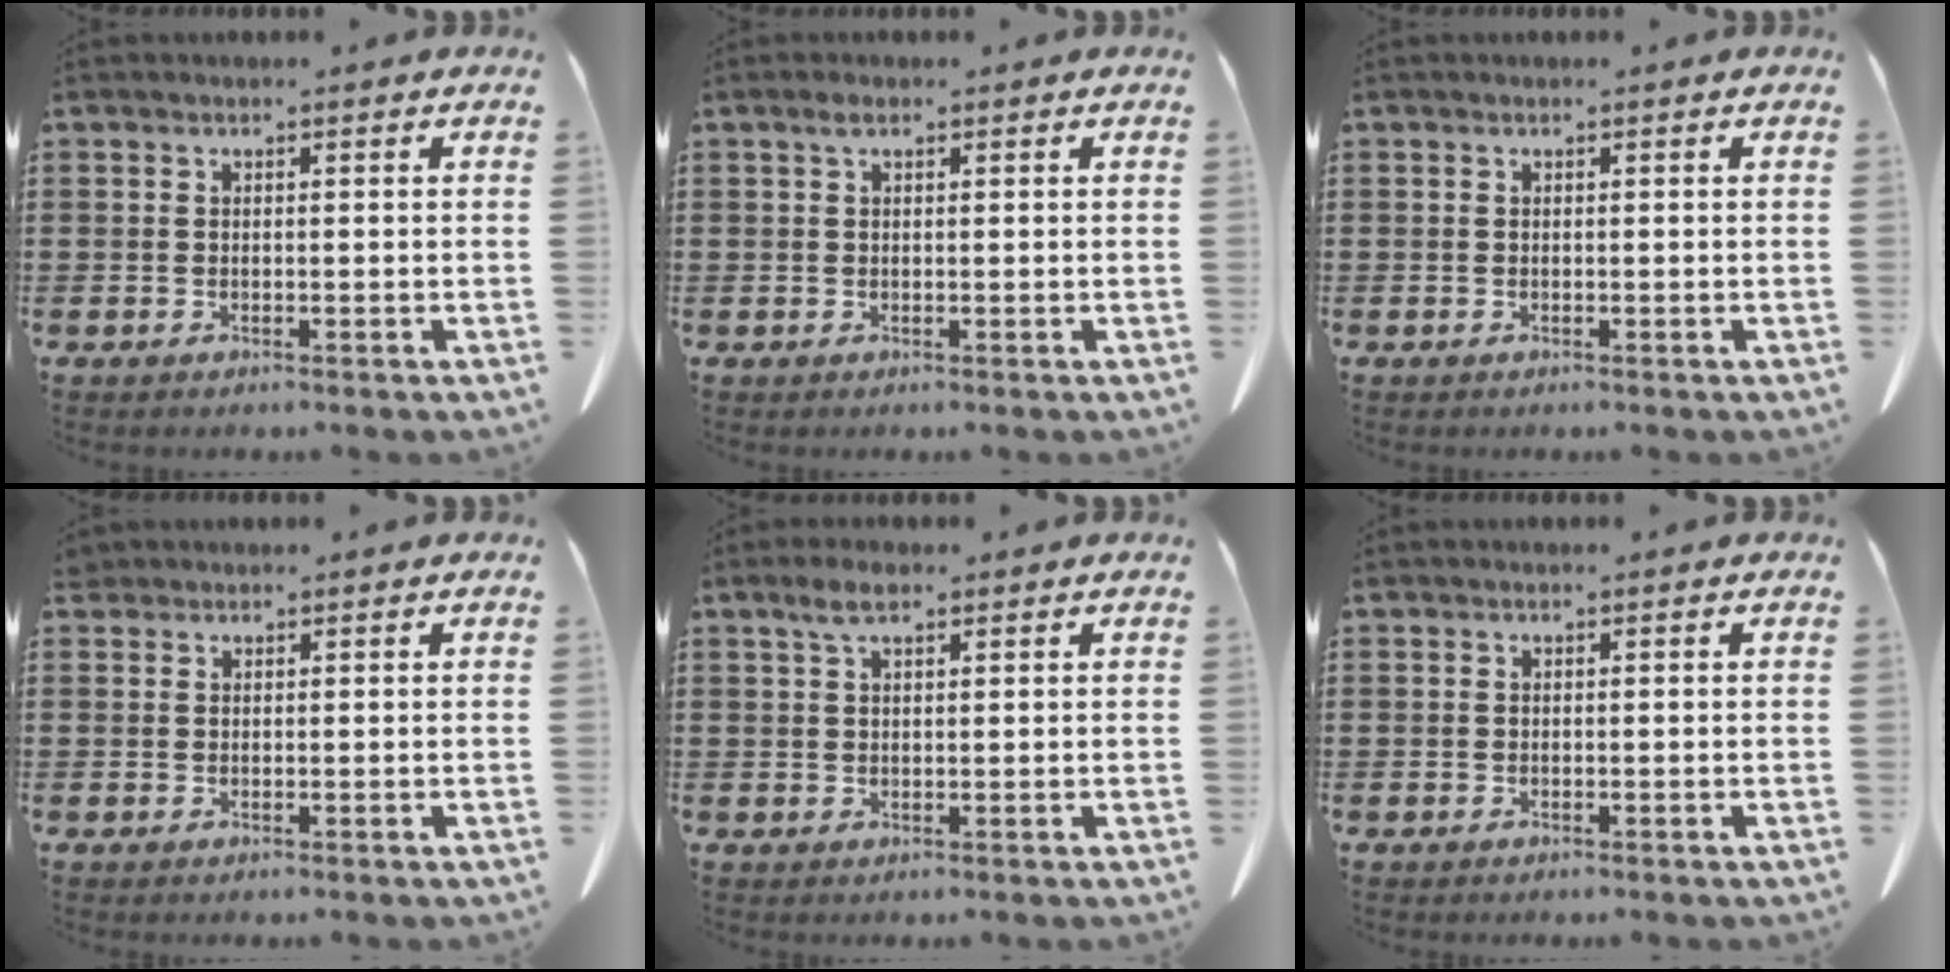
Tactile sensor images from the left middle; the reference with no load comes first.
{"total": 1.2, "force": [0.4, 0.4, 1.0], "torque": [-0.021, 0.004, 0.007]}
{"total": 0.0}
{"total": 0.8, "force": [0.7, 0.4, 0.2], "torque": [-0.007, 0.003, 0.014]}
{"total": 3.0, "force": [1.8, 0.8, 2.2], "torque": [-0.048, 0.005, 0.031]}
{"total": 0.0}